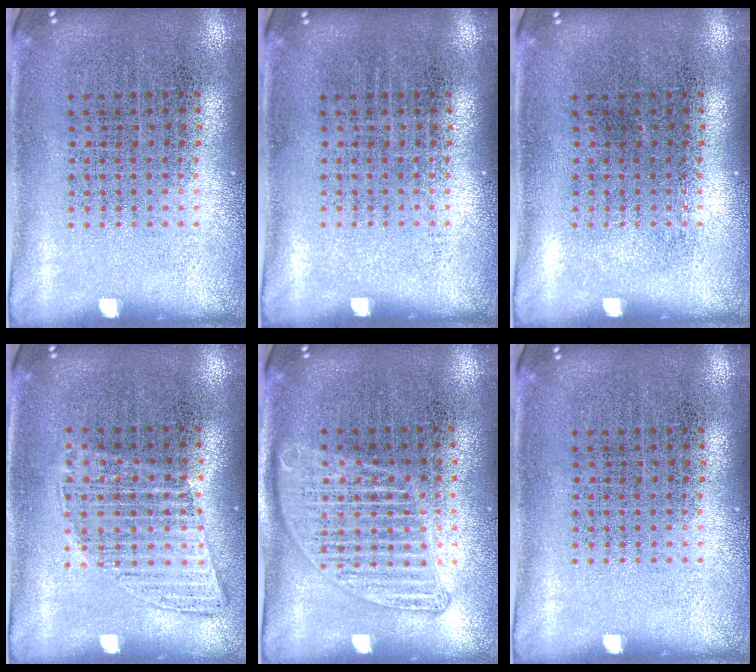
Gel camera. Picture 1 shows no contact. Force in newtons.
{"total": 0.0}
{"total": 0.0}
{"total": 1.0, "press": 1.0, "slide": 0.3}
{"total": 1.5, "press": 1.4, "slide": 0.5}
{"total": 0.0}